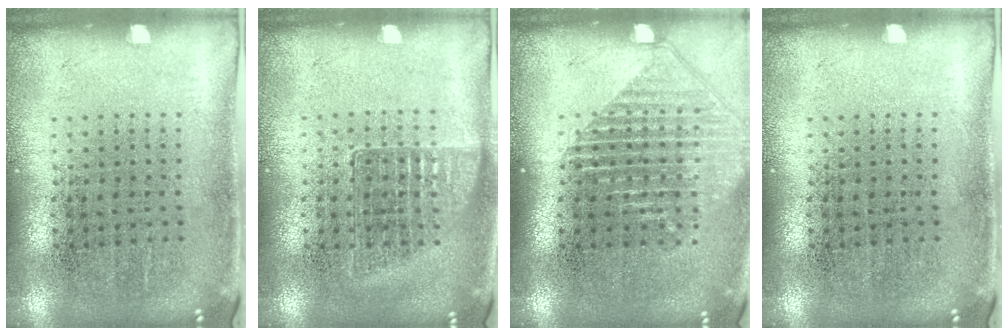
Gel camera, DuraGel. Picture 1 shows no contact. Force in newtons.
{"total": 1.0, "press": 0.9, "slide": 0.4}
{"total": 1.5, "press": 1.4, "slide": 0.6}
{"total": 0.0}